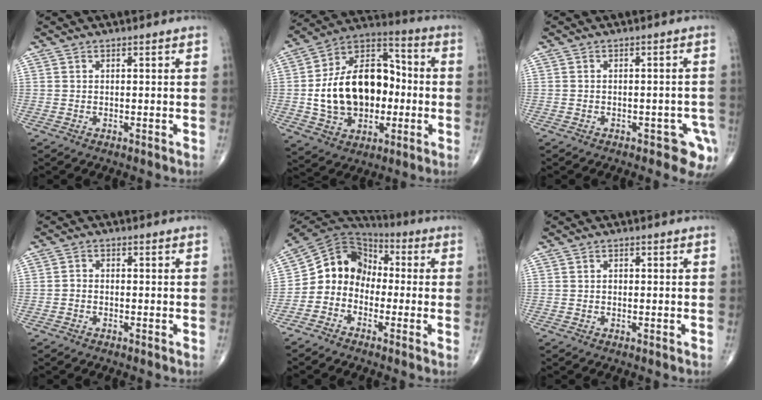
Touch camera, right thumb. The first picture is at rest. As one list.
[{"total": 21.7, "force": [-1.3, 14.9, 15.8], "torque": [-0.233, 0.035, -0.015]}, {"total": 5.7, "force": [-3.1, 3.0, 3.8], "torque": [-0.023, 0.013, -0.037]}, {"total": 1.4, "force": [-0.6, 1.1, 0.6], "torque": [-0.006, 0.006, -0.015]}, {"total": 11.2, "force": [-2.3, 9.5, 5.4], "torque": [-0.075, 0.067, -0.060]}, {"total": 0.8, "force": [-0.1, 0.6, 0.5], "torque": [-0.004, 0.003, -0.003]}]